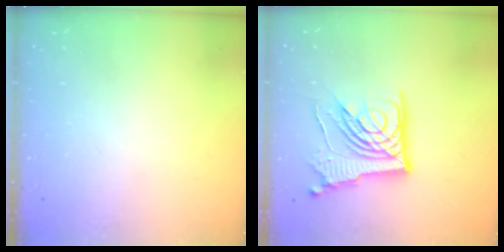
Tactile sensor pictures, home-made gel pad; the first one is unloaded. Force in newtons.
{"total": 14.6, "press": 14.5, "slide": 1.5}